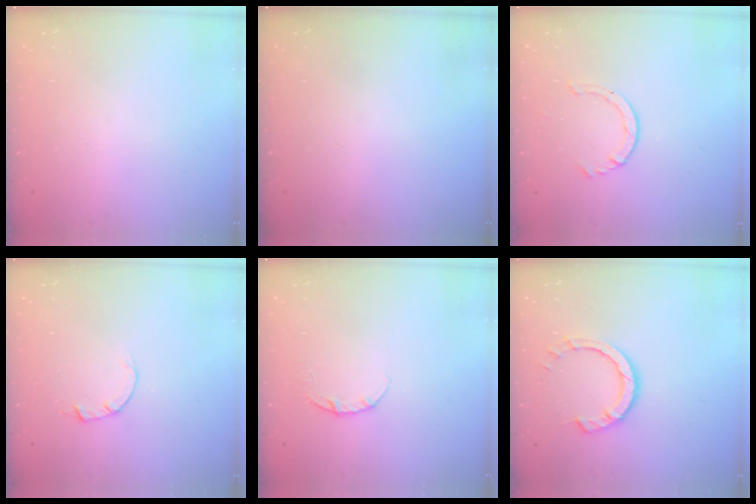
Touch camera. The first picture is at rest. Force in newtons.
{"total": 0.0}
{"total": 3.0, "press": 2.9, "slide": 0.3}
{"total": 2.0, "press": 2.0, "slide": 0.3}
{"total": 3.8, "press": 3.8, "slide": 0.3}
{"total": 6.3, "press": 6.3, "slide": 0.6}